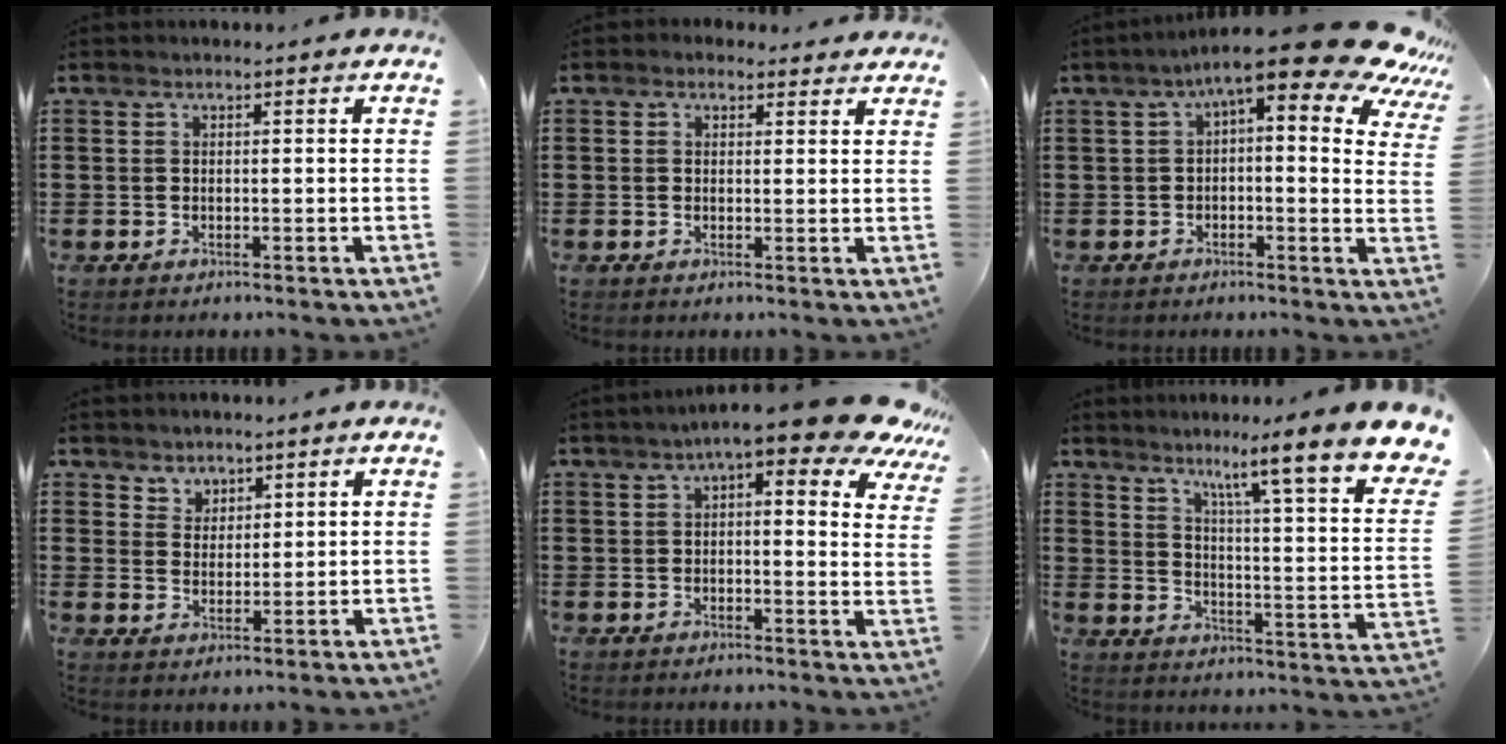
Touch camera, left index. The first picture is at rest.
{"total": 1.6, "force": [1.2, 1.0, 0.3], "torque": [-0.002, 0.004, 0.021]}
{"total": 11.5, "force": [7.6, 1.9, 8.3], "torque": [-0.135, -0.046, 0.121]}
{"total": 2.8, "force": [2.2, 1.7, -0.3], "torque": [-0.004, 0.005, 0.042]}
{"total": 9.5, "force": [6.6, 1.5, 6.6], "torque": [-0.110, -0.027, 0.111]}
{"total": 9.3, "force": [6.9, -0.9, 6.2], "torque": [-0.113, -0.067, 0.097]}